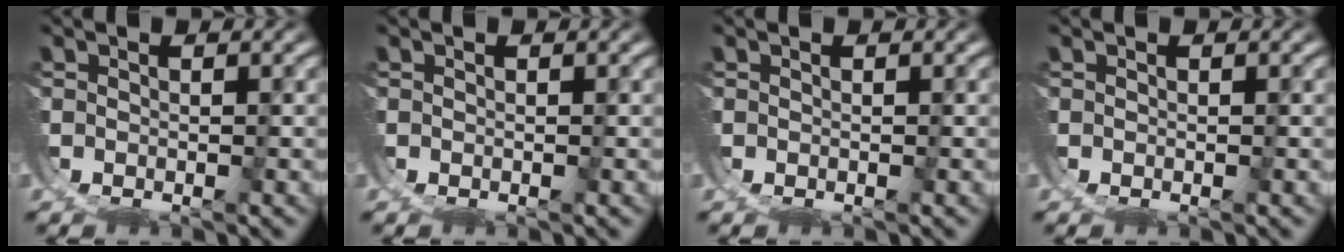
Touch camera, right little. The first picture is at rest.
{"total": 0.0}
{"total": 0.0}
{"total": 0.0}